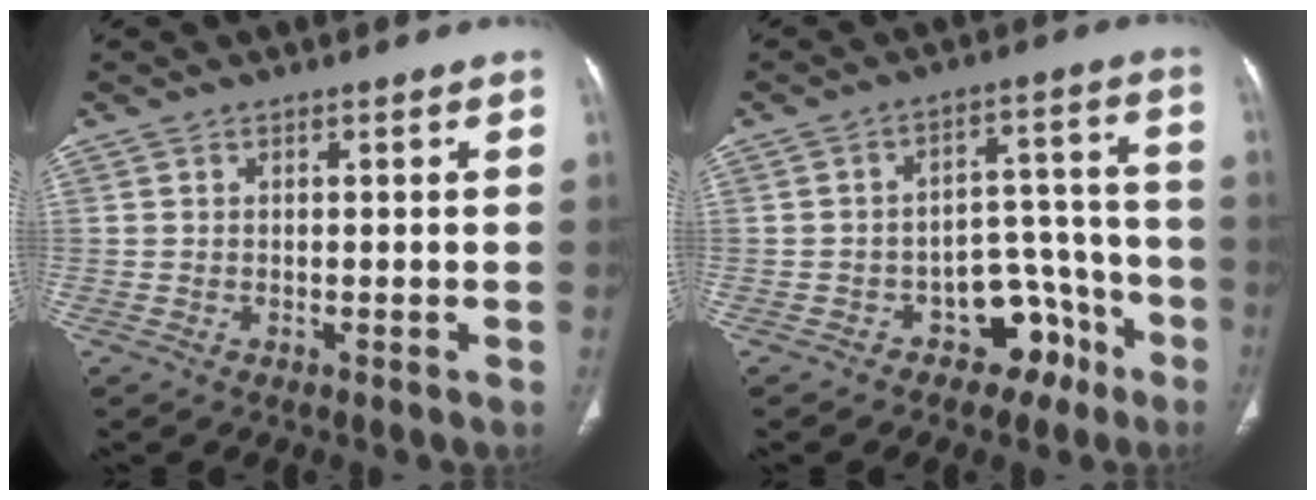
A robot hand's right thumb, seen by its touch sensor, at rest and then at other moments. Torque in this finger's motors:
{"motor_torque": [3.25, 1.76, 1.12, -0.98, 0.01]}